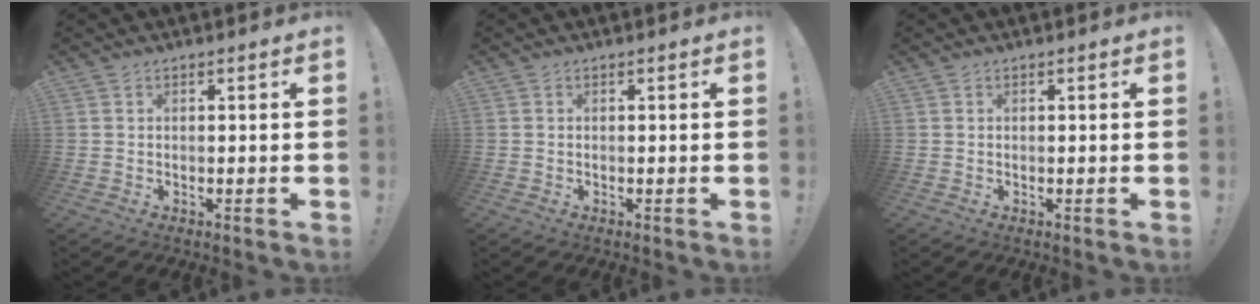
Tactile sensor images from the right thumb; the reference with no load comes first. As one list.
[{"total": 0.0}, {"total": 0.0}]